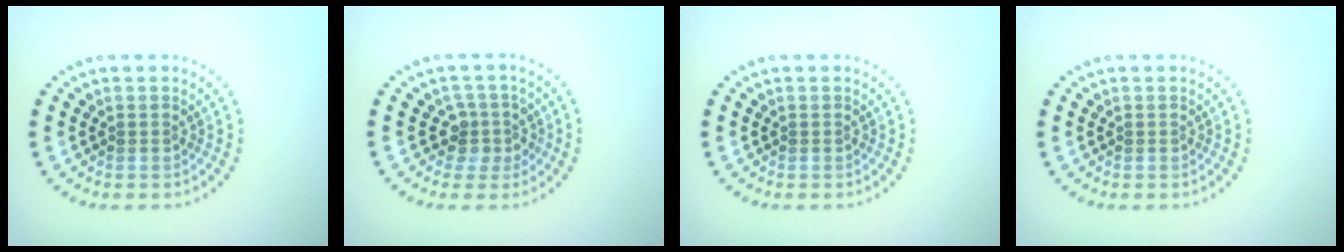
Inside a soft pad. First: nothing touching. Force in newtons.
{"total": 2.5, "press": 2.0, "slide": 1.6}
{"total": 0.0}
{"total": 0.0}